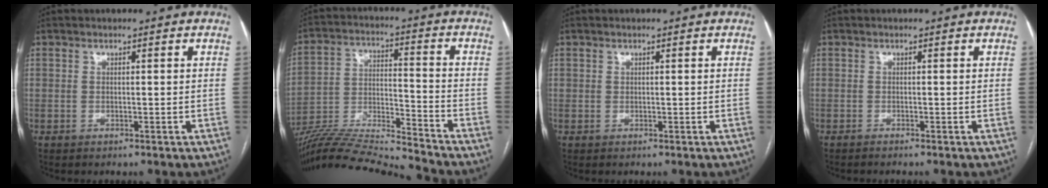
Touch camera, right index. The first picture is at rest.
{"total": 17.5, "force": [-16.7, -1.8, 5.0], "torque": [-0.091, 0.006, -0.290]}
{"total": 0.0}
{"total": 1.0, "force": [-0.9, -0.2, 0.4], "torque": [-0.003, 0.002, -0.013]}